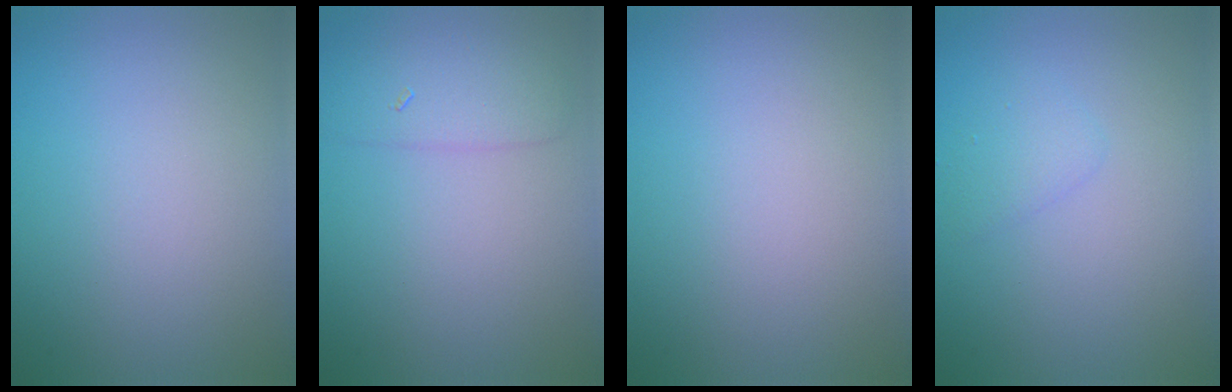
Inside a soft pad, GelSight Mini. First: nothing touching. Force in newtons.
{"total": 2.7, "press": 2.7, "slide": 0.1}
{"total": 0.0}
{"total": 1.3, "press": 1.3, "slide": 0.1}